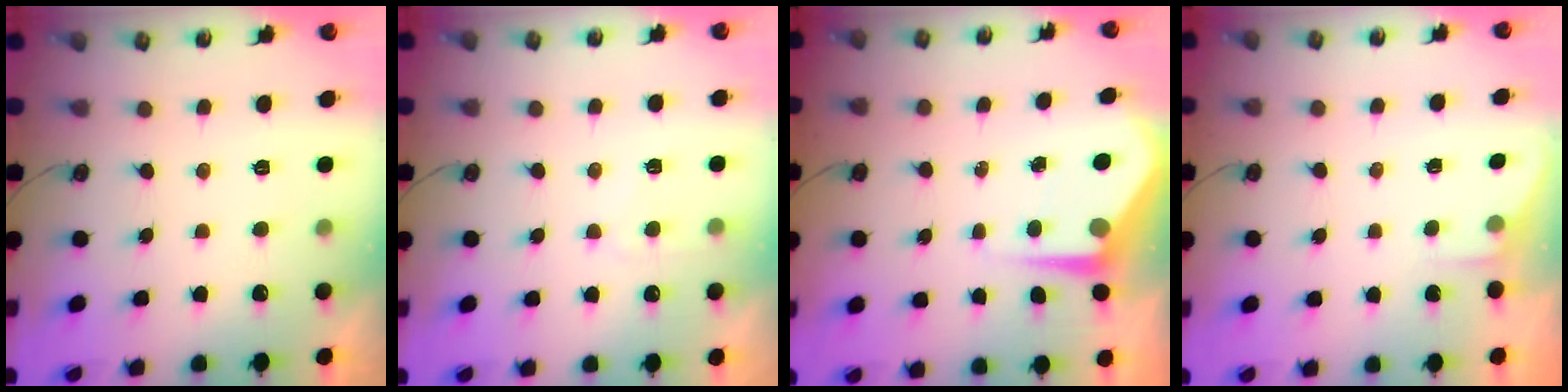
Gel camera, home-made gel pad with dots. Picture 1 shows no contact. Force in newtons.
{"total": 4.7, "press": 4.7, "slide": 0.6}
{"total": 4.5, "press": 4.5, "slide": 0.5}
{"total": 1.8, "press": 1.8, "slide": 0.3}